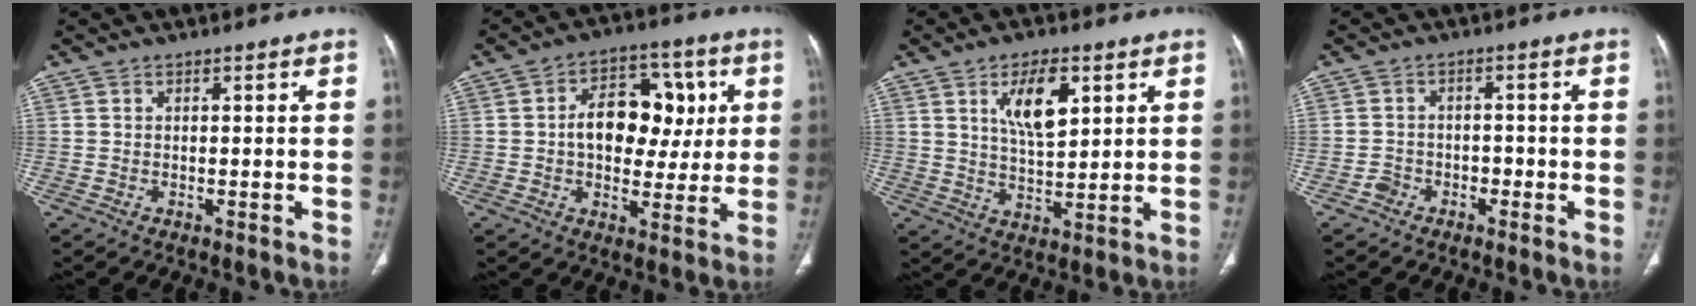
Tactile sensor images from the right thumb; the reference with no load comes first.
{"total": 13.9, "force": [1.5, 9.8, 9.8], "torque": [-0.096, 0.017, 0.021]}
{"total": 9.4, "force": [3.9, 4.2, 7.4], "torque": [-0.111, -0.021, 0.073]}
{"total": 2.8, "force": [-1.6, 2.2, 0.6], "torque": [-0.004, 0.019, -0.030]}